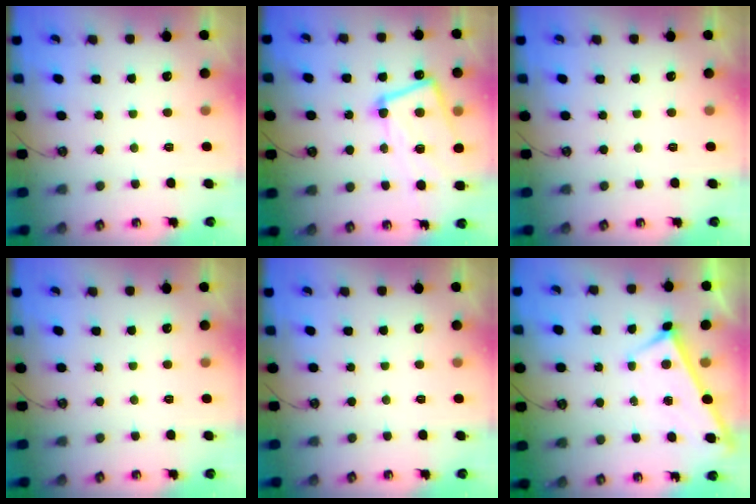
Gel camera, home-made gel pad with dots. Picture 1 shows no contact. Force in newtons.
{"total": 11.7, "press": 11.6, "slide": 1.8}
{"total": 0.0}
{"total": 0.0}
{"total": 0.0}
{"total": 2.9, "press": 2.9, "slide": 0.3}